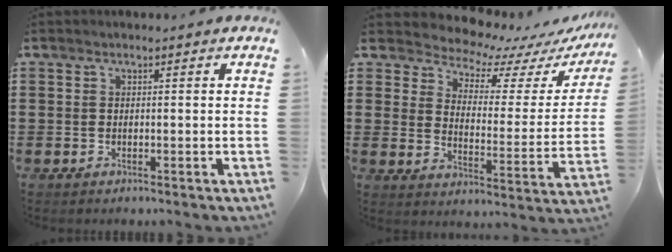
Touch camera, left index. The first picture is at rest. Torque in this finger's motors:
{"motor_torque": [2.14, 0.00, -0.72, -0.21]}